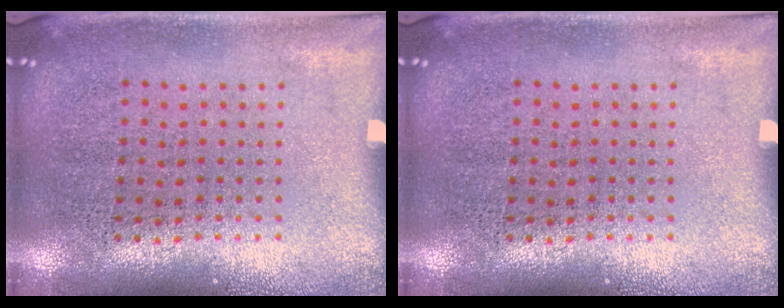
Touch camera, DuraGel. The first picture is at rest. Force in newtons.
{"total": 0.0}